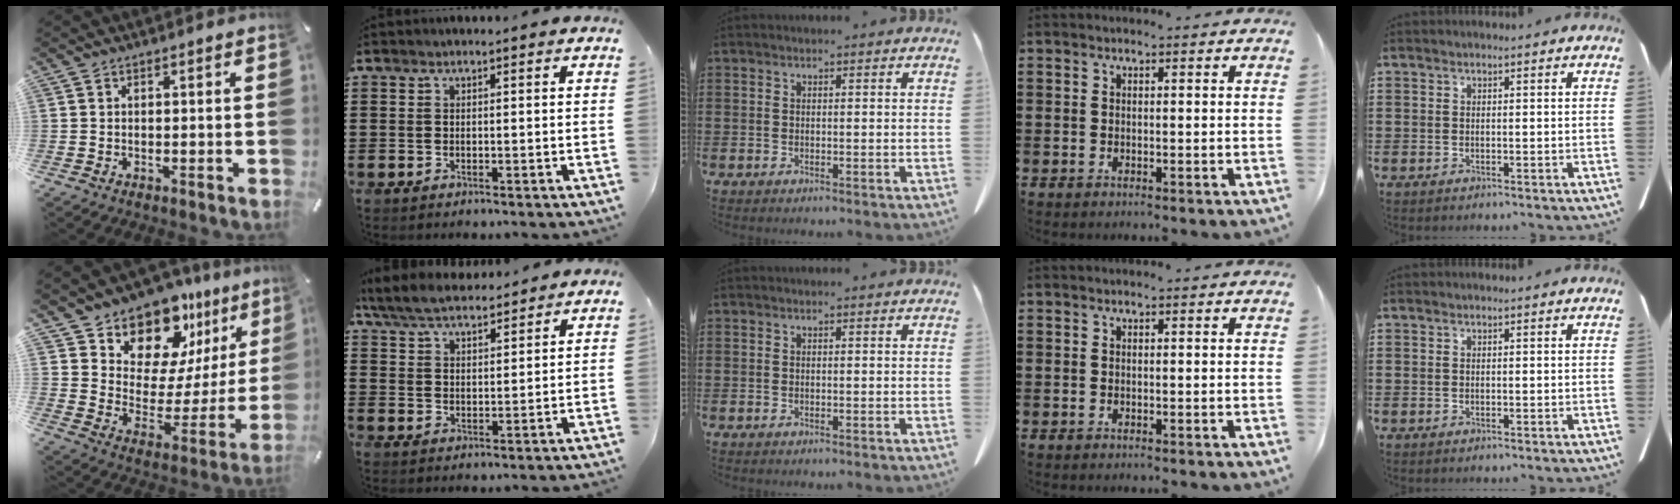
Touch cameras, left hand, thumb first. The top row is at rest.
{"thumb": {"total": 14.7, "force": [12.8, 7.0, 1.9], "torque": [-0.033, -0.142, 0.226]}, "index": {"total": 6.2, "force": [5.7, 1.4, 2.2], "torque": [-0.063, -0.016, 0.103]}}